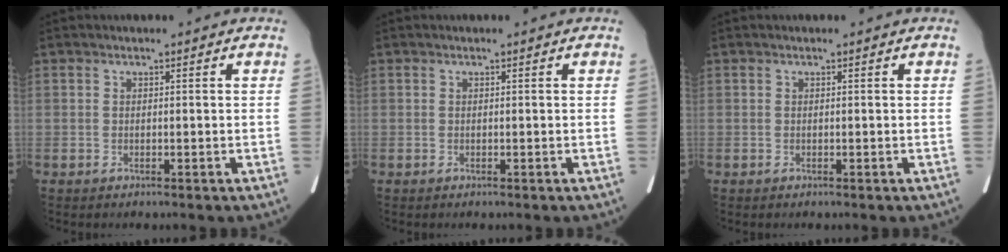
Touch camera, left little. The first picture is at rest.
{"total": 0.0}
{"total": 0.0}